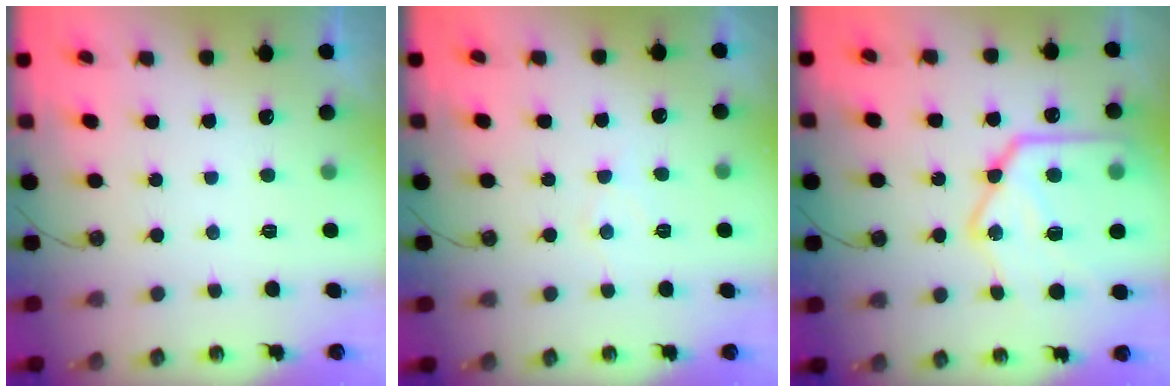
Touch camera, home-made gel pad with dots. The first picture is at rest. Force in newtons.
{"total": 6.5, "press": 6.4, "slide": 0.8}
{"total": 25.2, "press": 25.0, "slide": 2.8}